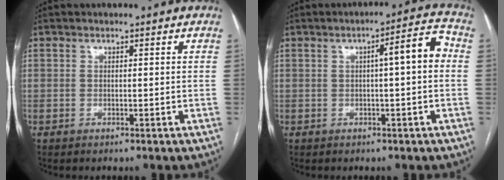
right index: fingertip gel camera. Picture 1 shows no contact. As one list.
[{"total": 6.4, "force": [0.6, 0.8, 6.4], "torque": [-0.088, 0.023, 0.004]}]